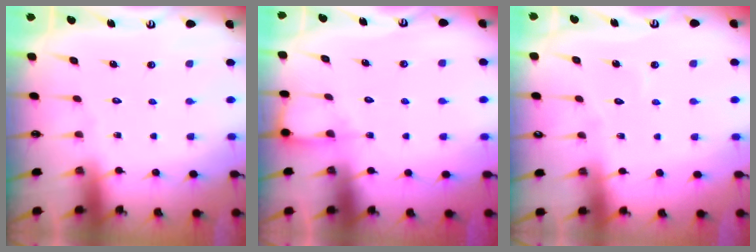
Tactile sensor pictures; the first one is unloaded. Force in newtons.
{"total": 6.0, "press": 6.0, "slide": 0.5}
{"total": 2.6, "press": 2.6, "slide": 0.2}